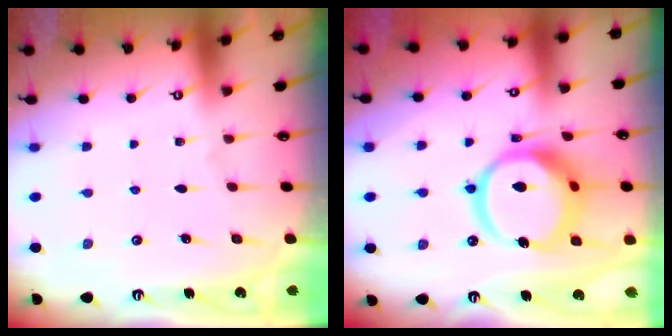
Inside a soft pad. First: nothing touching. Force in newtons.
{"total": 17.5, "press": 17.4, "slide": 2.0}